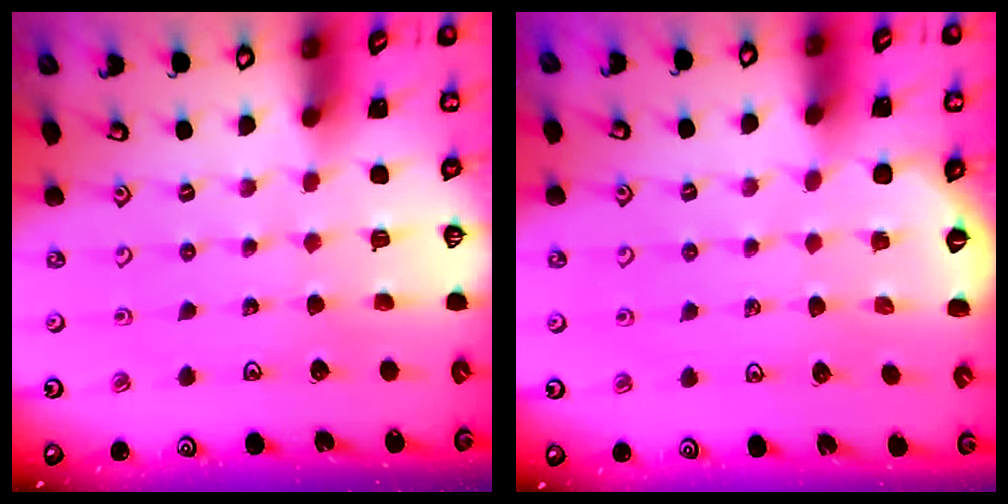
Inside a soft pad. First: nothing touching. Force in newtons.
{"total": 2.8, "press": 2.2, "slide": 1.8}